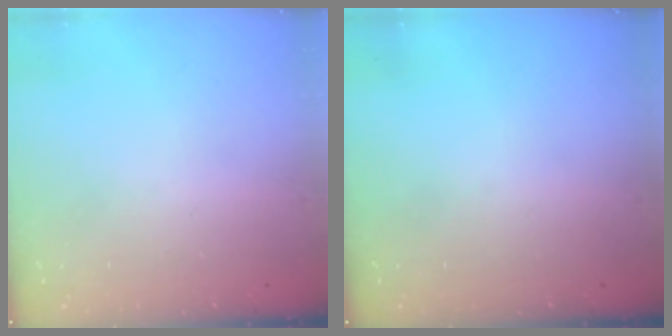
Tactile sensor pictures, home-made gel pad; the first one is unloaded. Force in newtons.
{"total": 0.0}